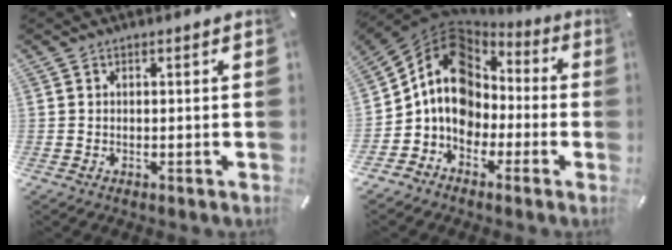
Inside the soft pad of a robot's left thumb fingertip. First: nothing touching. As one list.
[{"total": 13.4, "force": [-0.5, 11.5, 6.7], "torque": [-0.147, 0.012, -0.005]}]